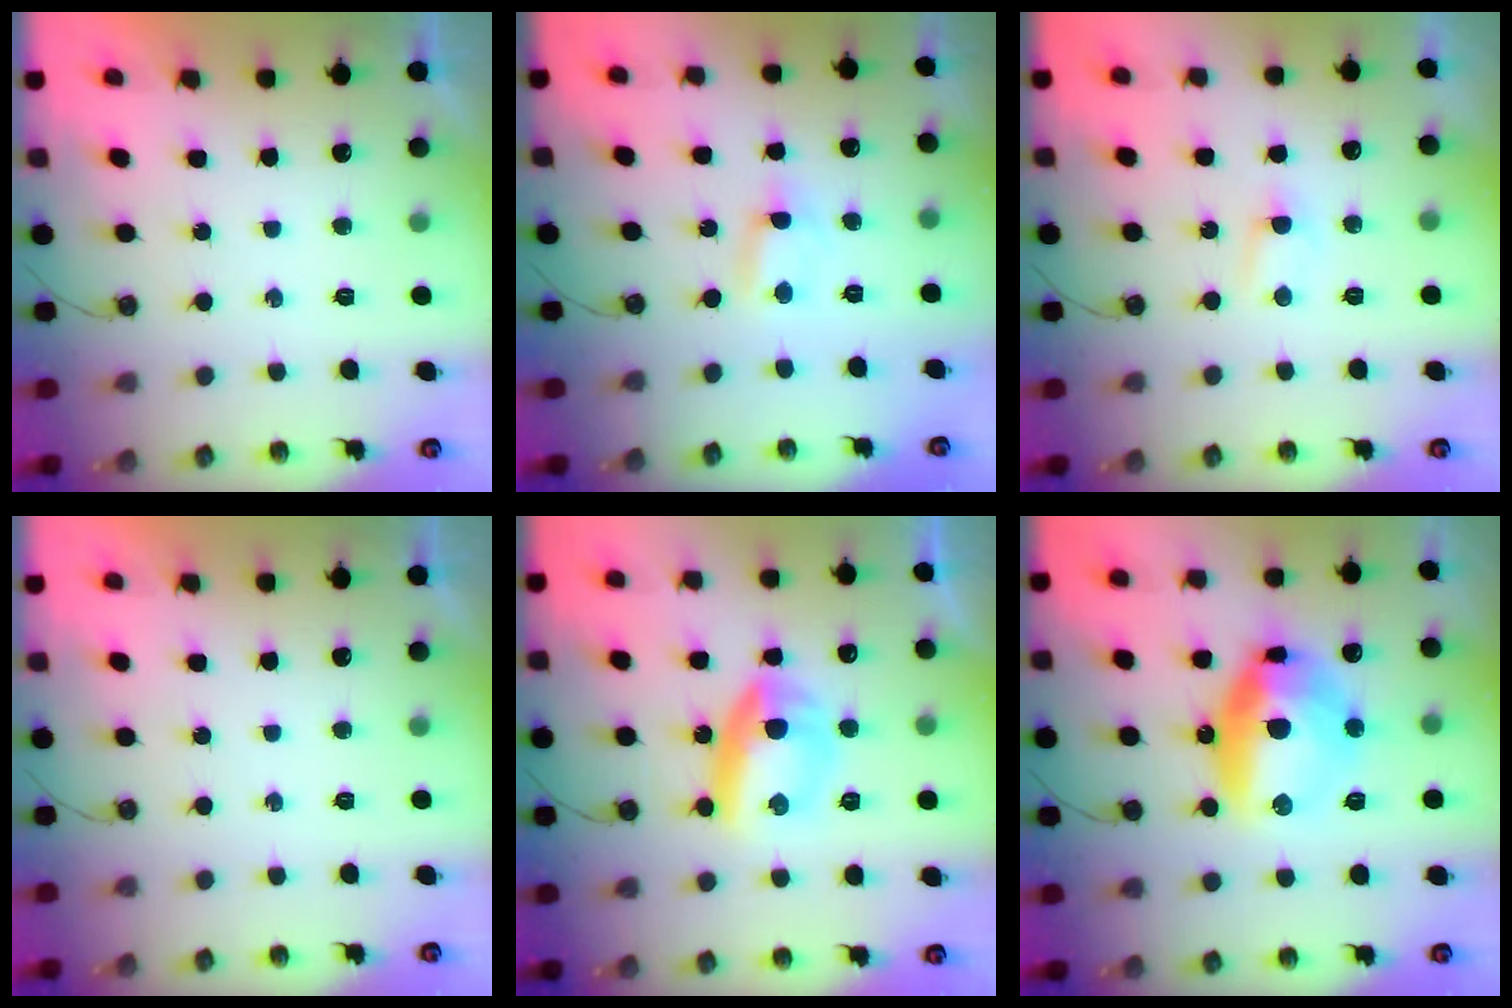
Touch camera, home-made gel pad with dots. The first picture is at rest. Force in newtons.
{"total": 0.6, "press": 0.3, "slide": 0.5}
{"total": 2.6, "press": 2.6, "slide": 0.3}
{"total": 0.0}
{"total": 10.6, "press": 10.5, "slide": 1.3}
{"total": 16.1, "press": 15.9, "slide": 2.5}